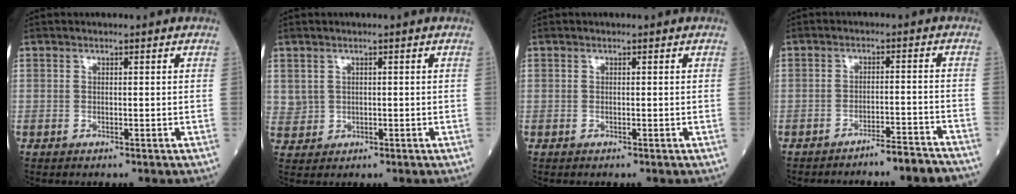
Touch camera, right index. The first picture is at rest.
{"total": 2.8, "force": [0.8, 2.6, 0.6], "torque": [-0.011, 0.004, 0.023]}
{"total": 0.0}
{"total": 5.7, "force": [-5.2, -0.2, 2.2], "torque": [-0.016, -0.002, -0.073]}